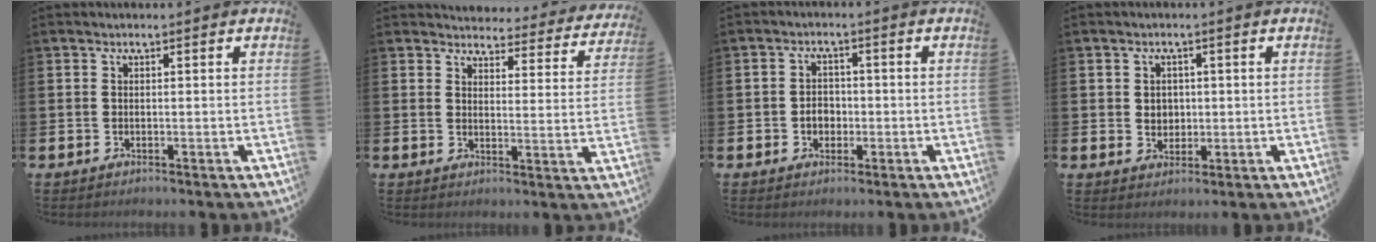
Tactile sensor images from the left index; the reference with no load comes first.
{"total": 3.9, "force": [3.8, 0.9, 0.3], "torque": [-0.014, -0.035, 0.061]}
{"total": 2.7, "force": [-0.7, 2.2, 1.4], "torque": [-0.012, -0.001, -0.019]}
{"total": 2.4, "force": [0.7, 2.1, 0.9], "torque": [-0.006, 0.004, 0.007]}